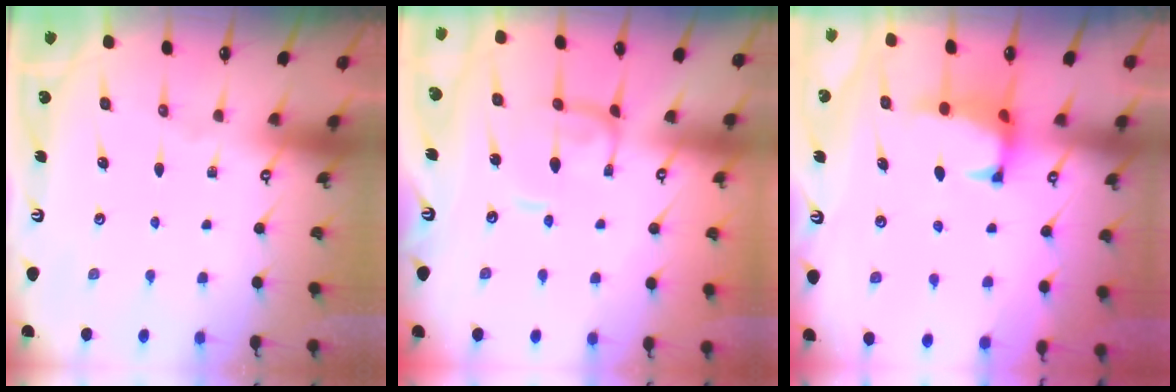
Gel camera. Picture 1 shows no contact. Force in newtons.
{"total": 0.0}
{"total": 1.5, "press": 1.3, "slide": 0.6}